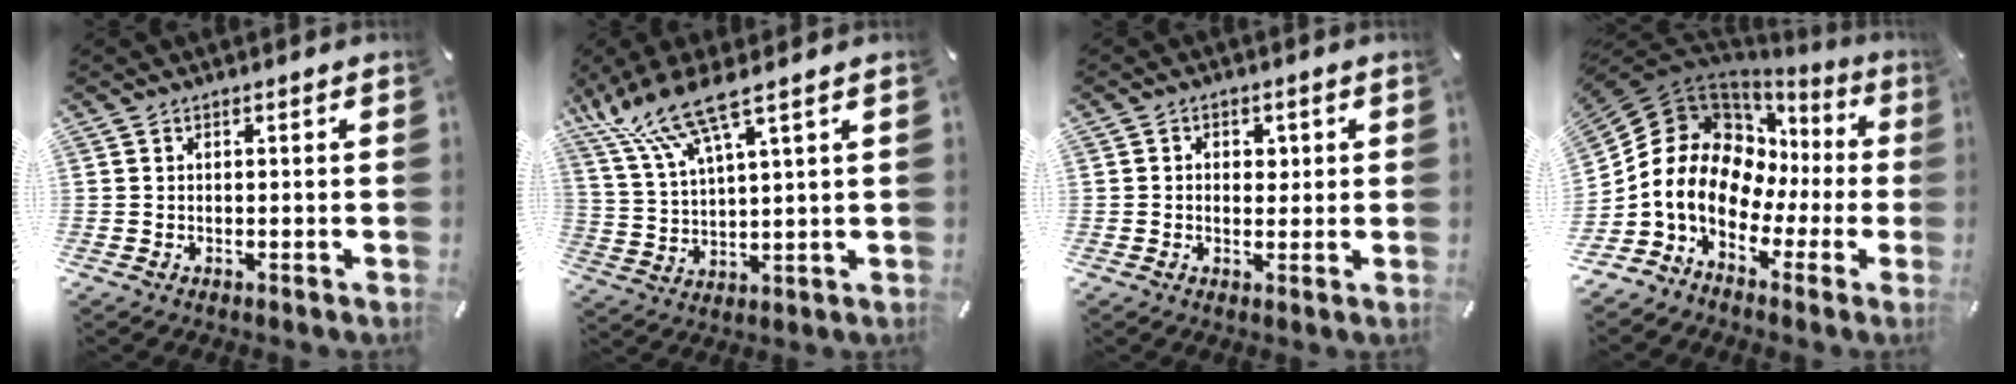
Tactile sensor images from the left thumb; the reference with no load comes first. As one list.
[{"total": 13.2, "force": [8.9, 3.6, 9.0], "torque": [-0.204, -0.024, 0.160]}, {"total": 3.0, "force": [0.1, 2.4, 1.7], "torque": [-0.018, 0.001, -0.004]}, {"total": 16.7, "force": [0.2, 13.8, 9.4], "torque": [-0.201, -0.023, 0.004]}]